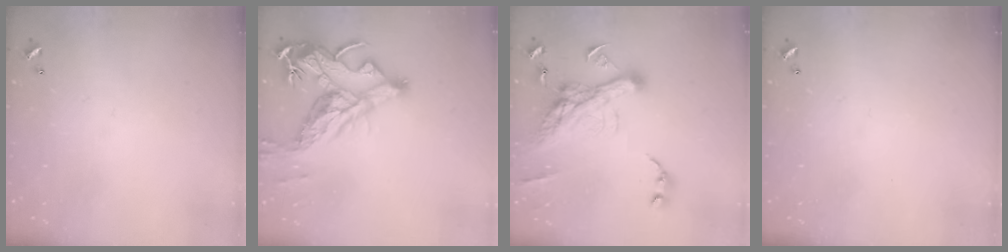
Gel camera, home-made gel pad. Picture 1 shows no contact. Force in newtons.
{"total": 13.7, "press": 13.6, "slide": 2.0}
{"total": 15.7, "press": 15.4, "slide": 2.8}
{"total": 0.0}